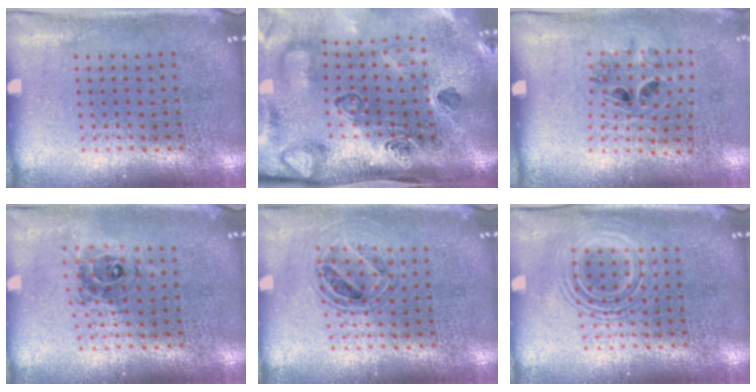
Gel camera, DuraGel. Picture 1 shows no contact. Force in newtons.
{"total": 4.7, "press": 3.2, "slide": 3.4}
{"total": 1.3, "press": 0.8, "slide": 1.1}
{"total": 0.7, "press": 0.7, "slide": 0.1}
{"total": 0.7, "press": 0.7, "slide": 0.1}
{"total": 2.5, "press": 2.5, "slide": 0.4}